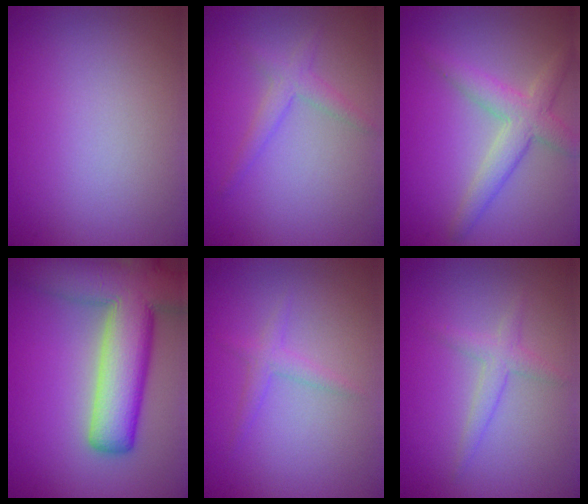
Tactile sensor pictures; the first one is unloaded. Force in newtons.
{"total": 1.8, "press": 1.8, "slide": 0.1}
{"total": 3.8, "press": 3.8, "slide": 0.3}
{"total": 11.5, "press": 11.5, "slide": 0.7}
{"total": 1.4, "press": 1.4, "slide": 0.0}
{"total": 1.8, "press": 1.8, "slide": 0.0}